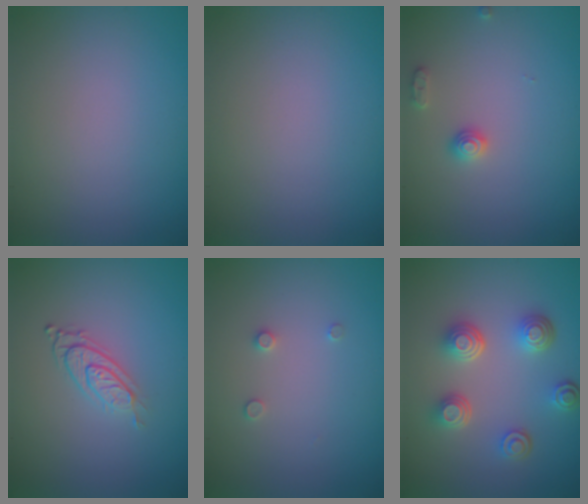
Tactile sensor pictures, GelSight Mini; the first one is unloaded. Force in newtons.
{"total": 0.0}
{"total": 1.4, "press": 1.4, "slide": 0.1}
{"total": 2.9, "press": 1.9, "slide": 2.2}
{"total": 0.8, "press": 0.8, "slide": 0.0}
{"total": 4.5, "press": 3.5, "slide": 2.9}